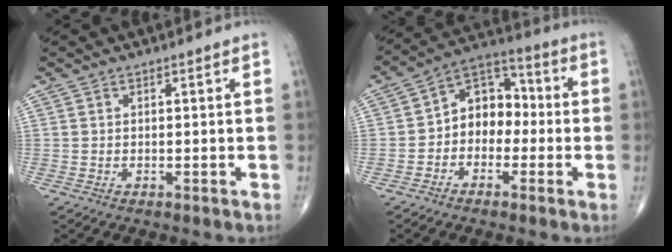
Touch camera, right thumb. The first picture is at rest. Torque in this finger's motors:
{"motor_torque": [0.07, 0.25, 0.16, -0.10, 0.15]}